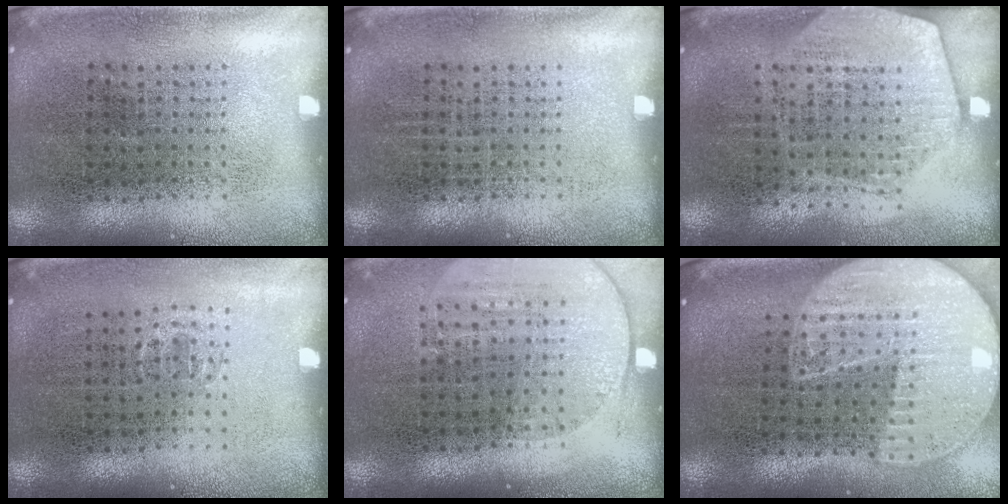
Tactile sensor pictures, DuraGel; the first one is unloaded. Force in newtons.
{"total": 0.0}
{"total": 1.9, "press": 1.7, "slide": 0.9}
{"total": 0.6, "press": 0.4, "slide": 0.4}
{"total": 1.6, "press": 1.4, "slide": 0.7}
{"total": 2.3, "press": 2.0, "slide": 1.1}